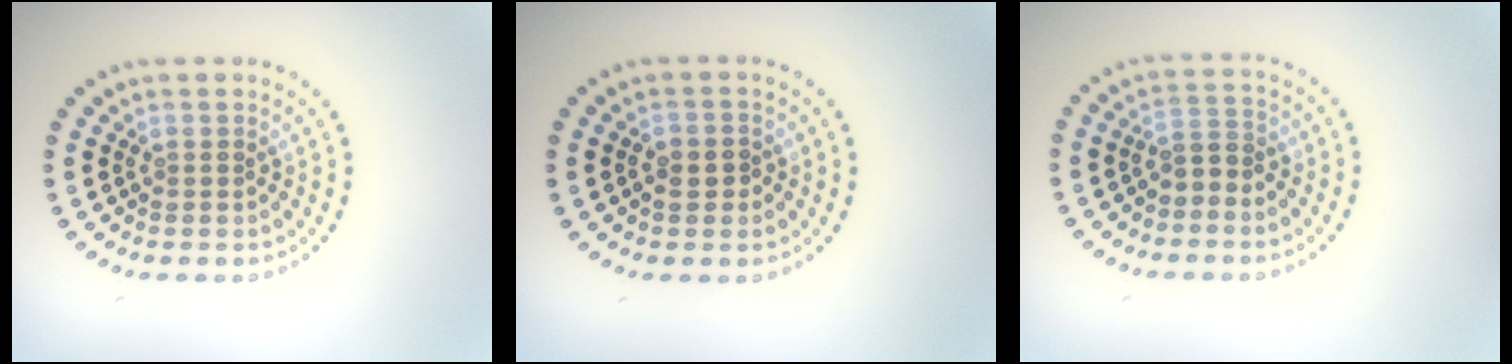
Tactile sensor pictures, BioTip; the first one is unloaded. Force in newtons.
{"total": 1.3, "press": 1.2, "slide": 0.4}
{"total": 1.9, "press": 1.6, "slide": 1.0}